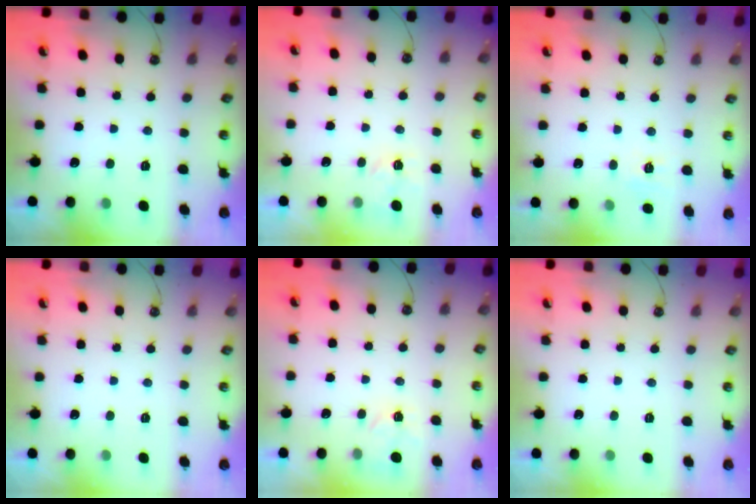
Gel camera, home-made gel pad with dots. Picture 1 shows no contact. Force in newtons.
{"total": 3.4, "press": 3.4, "slide": 0.4}
{"total": 6.8, "press": 6.7, "slide": 0.7}
{"total": 0.0}
{"total": 4.2, "press": 4.2, "slide": 0.6}
{"total": 0.0}